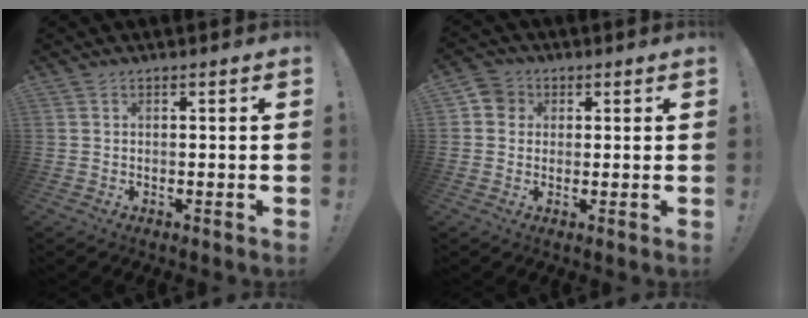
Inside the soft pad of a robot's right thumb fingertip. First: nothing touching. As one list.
[{"total": 4.6, "force": [1.0, 4.3, 1.4], "torque": [-0.020, 0.006, 0.019]}]